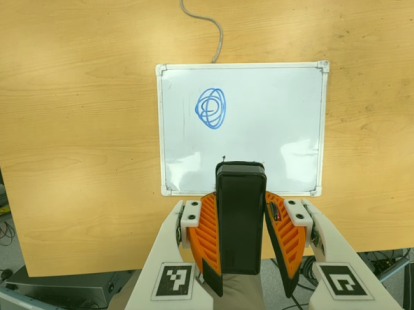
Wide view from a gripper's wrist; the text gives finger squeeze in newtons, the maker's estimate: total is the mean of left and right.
{"total": 6.8, "left": 5.0, "right": 8.7}